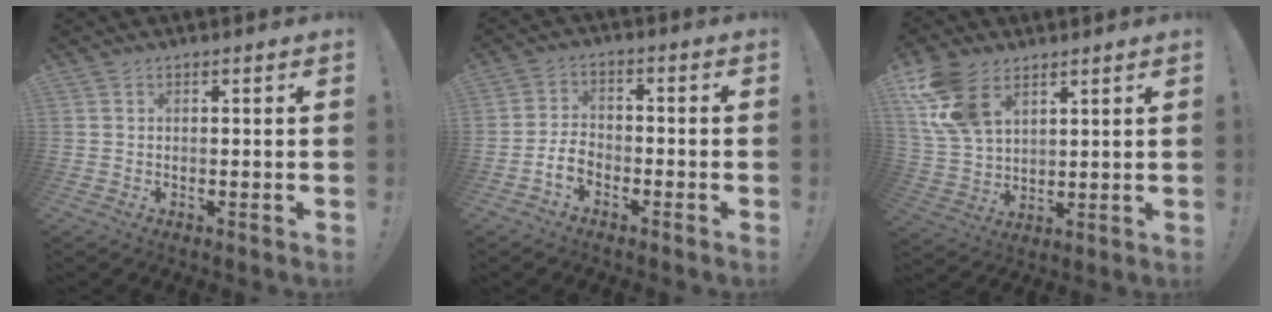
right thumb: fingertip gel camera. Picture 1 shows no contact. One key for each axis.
{"total": 5.2, "fx": -3.0, "fy": 3.1, "fz": 2.9, "tx": -0.058, "ty": 0.011, "tz": -0.054}
{"total": 13.8, "fx": 7.1, "fy": 8.5, "fz": 8.2, "tx": -0.175, "ty": -0.020, "tz": 0.140}